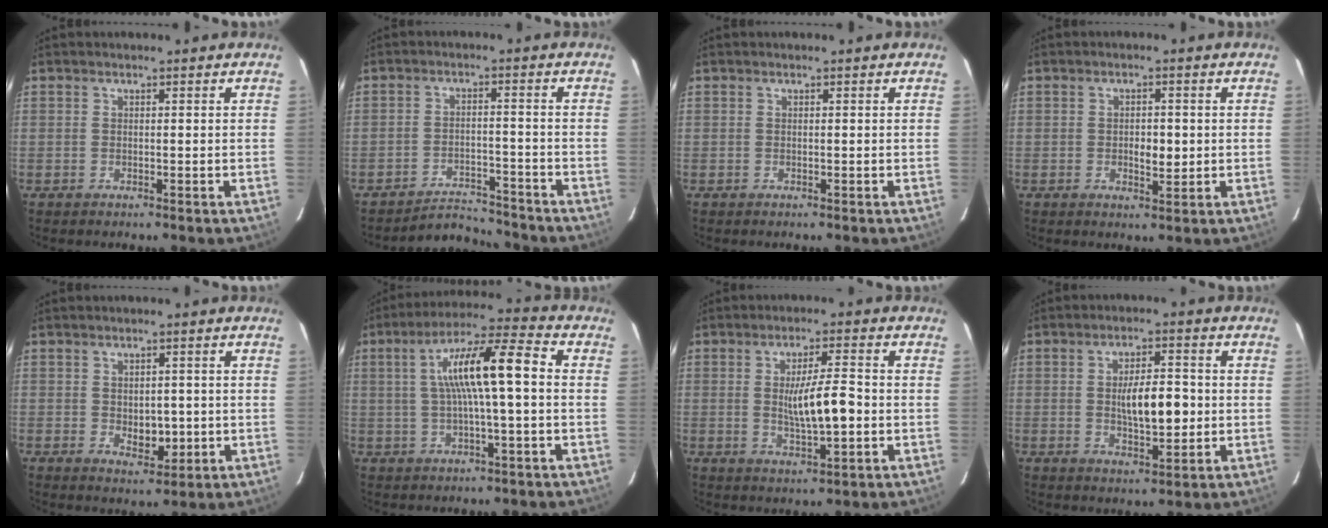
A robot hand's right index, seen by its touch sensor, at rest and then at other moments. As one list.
[{"total": 5.7, "force": [-5.5, 0.9, -0.7], "torque": [0.010, 0.008, -0.089]}, {"total": 0.0}, {"total": 3.2, "force": [-0.2, 1.5, 2.9], "torque": [-0.046, -0.001, 0.001]}, {"total": 4.5, "force": [-0.6, 2.7, 3.5], "torque": [-0.046, -0.003, 0.004]}, {"total": 11.9, "force": [0.9, 1.1, 11.9], "torque": [-0.210, 0.027, 0.012]}, {"total": 7.7, "force": [-0.6, 1.1, 7.6], "torque": [-0.134, -0.001, -0.007]}, {"total": 7.9, "force": [-0.2, 2.6, 7.5], "torque": [-0.128, 0.004, -0.001]}]